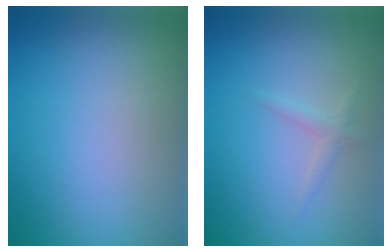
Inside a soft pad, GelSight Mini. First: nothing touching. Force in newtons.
{"total": 1.1, "press": 1.1, "slide": 0.0}